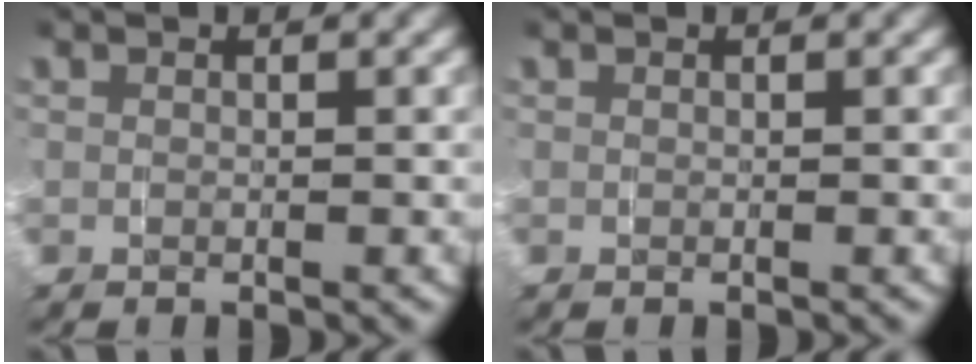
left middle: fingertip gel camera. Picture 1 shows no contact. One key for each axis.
{"total": 0.0}